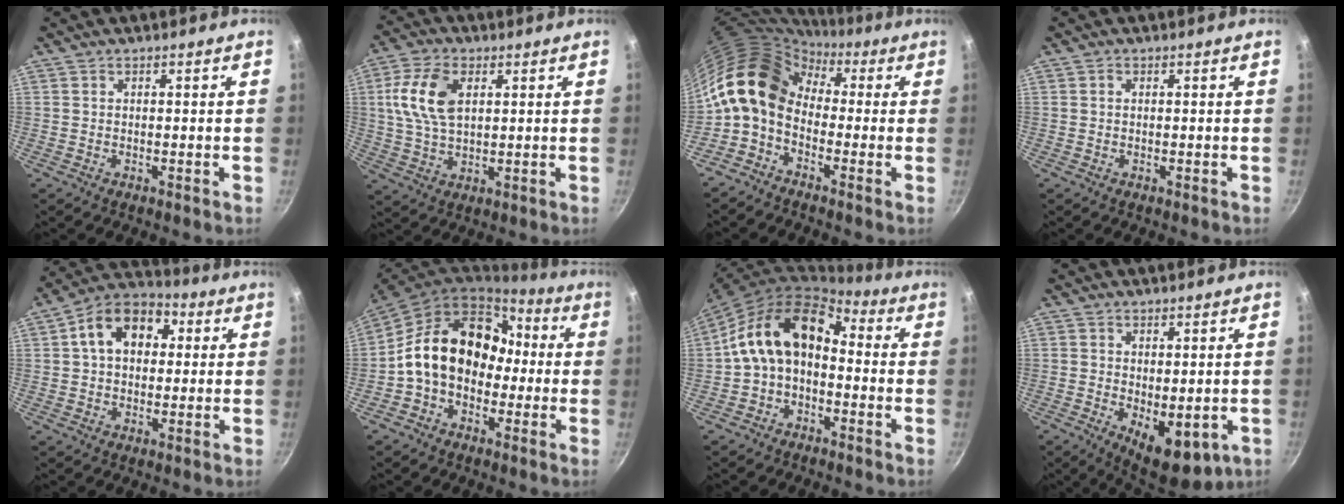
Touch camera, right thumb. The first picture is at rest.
{"total": 11.4, "force": [2.9, 6.7, 8.7], "torque": [-0.162, 0.004, 0.052]}
{"total": 12.8, "force": [0.8, 9.2, 9.0], "torque": [-0.149, 0.030, -0.013]}
{"total": 0.6, "force": [0.1, 0.5, 0.4], "torque": [-0.006, 0.004, 0.001]}
{"total": 13.1, "force": [2.8, 9.3, 8.8], "torque": [-0.108, 0.025, 0.024]}
{"total": 17.7, "force": [-0.3, 13.5, 11.4], "torque": [-0.155, 0.061, -0.017]}
{"total": 13.4, "force": [-0.8, 9.0, 9.9], "torque": [-0.156, 0.055, -0.032]}
{"total": 9.4, "force": [-1.6, 4.8, 7.9], "torque": [-0.095, -0.013, -0.008]}